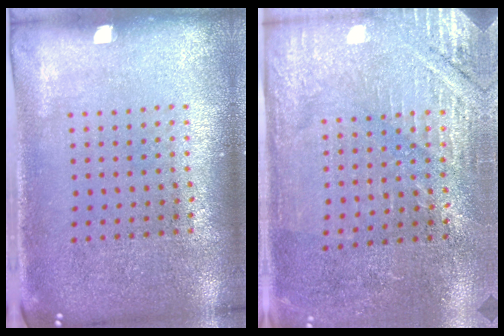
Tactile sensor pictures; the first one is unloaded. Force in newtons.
{"total": 2.9, "press": 2.8, "slide": 0.7}